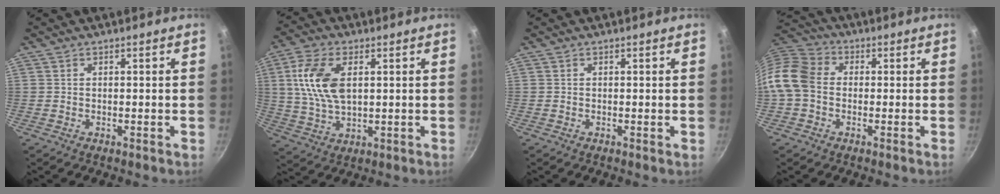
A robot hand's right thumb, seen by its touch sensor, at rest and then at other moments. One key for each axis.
{"total": 12.0, "fx": 2.7, "fy": 6.7, "fz": 9.7, "tx": -0.183, "ty": -0.001, "tz": 0.051}
{"total": 0.0}
{"total": 9.4, "fx": -0.9, "fy": 7.4, "fz": 5.8, "tx": -0.095, "ty": 0.021, "tz": -0.043}